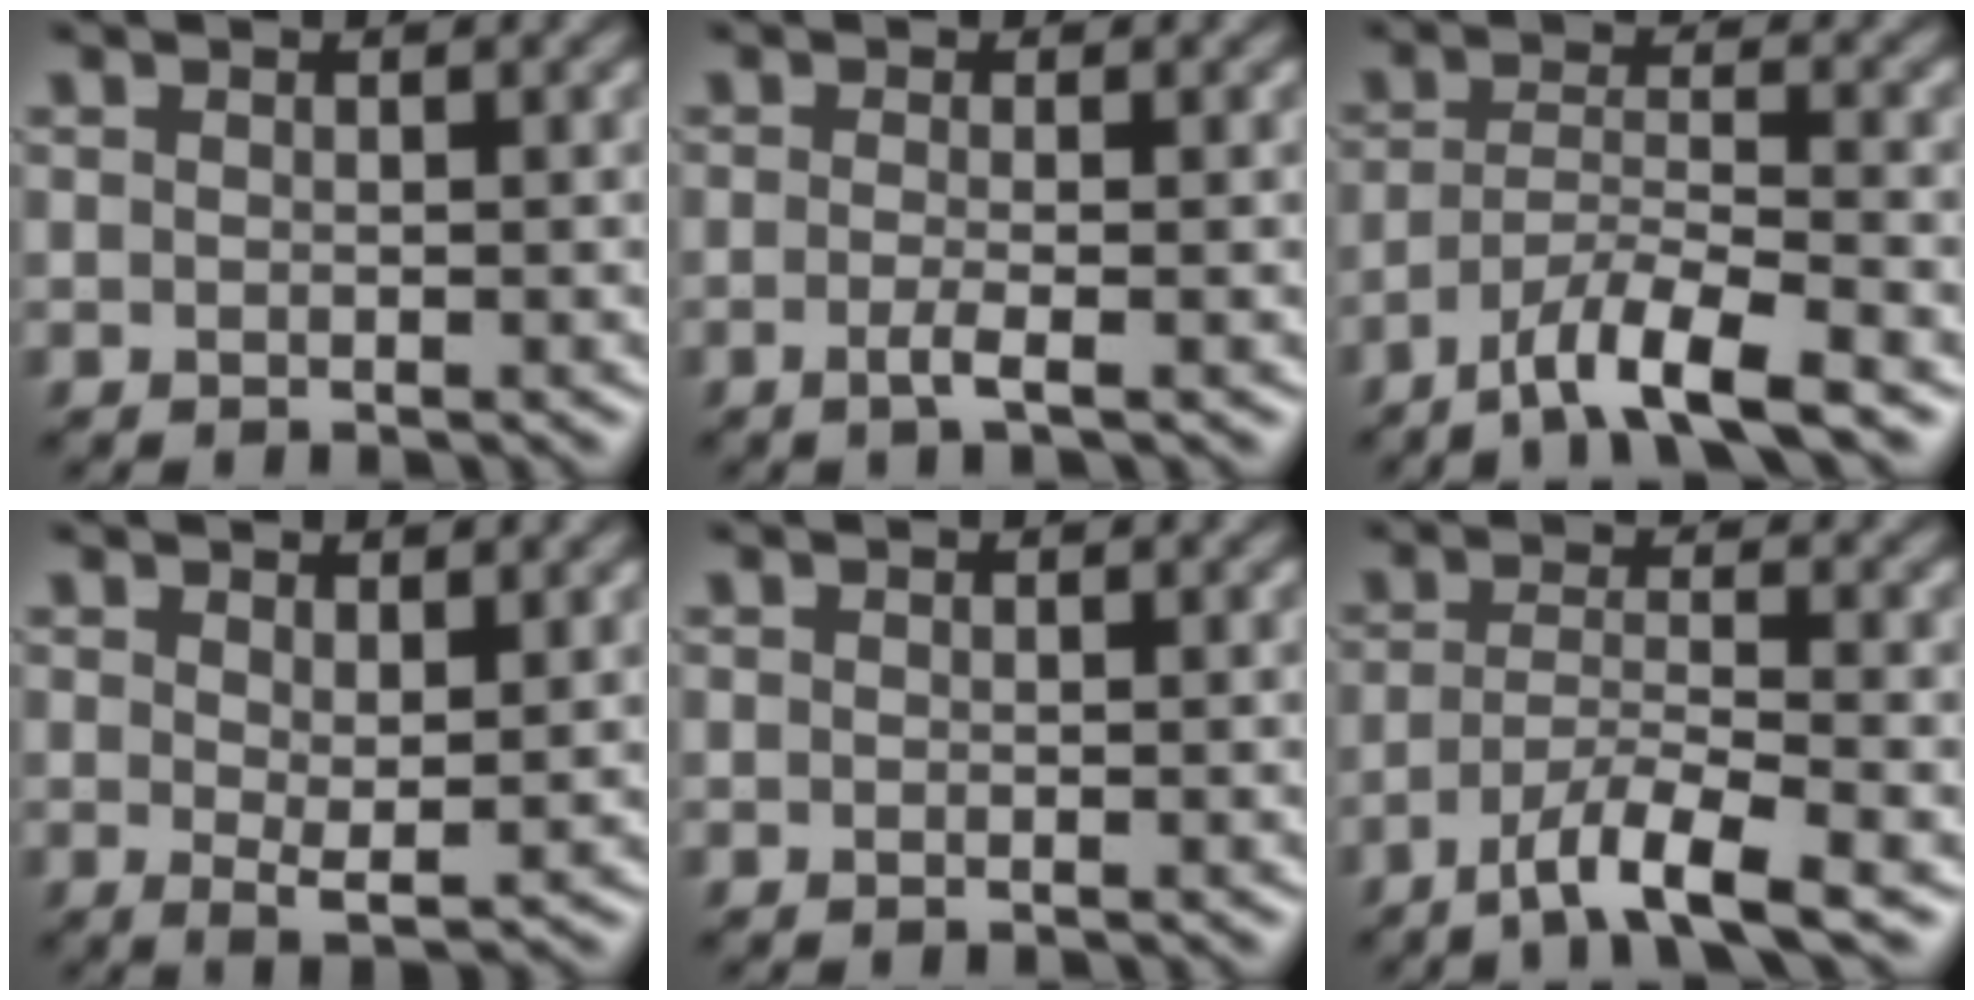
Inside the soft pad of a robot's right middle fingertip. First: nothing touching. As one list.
[{"total": 1.9, "force": [-0.6, 0.5, 1.7], "torque": [-0.028, -0.006, -0.017]}, {"total": 6.2, "force": [-4.4, 1.0, 4.2], "torque": [-0.065, 0.001, -0.083]}, {"total": 2.2, "force": [0.9, 0.6, 1.9], "torque": [-0.034, -0.010, 0.018]}, {"total": 0.0}, {"total": 5.2, "force": [-3.3, 0.8, 3.9], "torque": [-0.065, -0.001, -0.066]}]